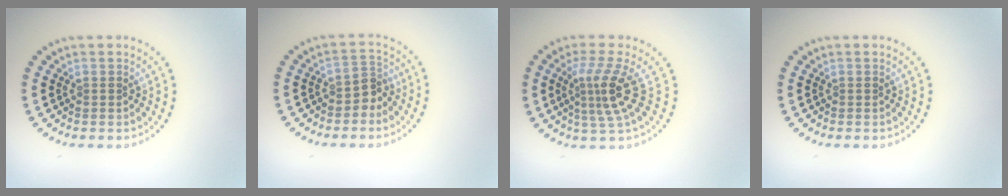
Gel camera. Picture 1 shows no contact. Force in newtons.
{"total": 1.9, "press": 1.5, "slide": 1.2}
{"total": 3.8, "press": 2.6, "slide": 2.8}
{"total": 0.0}